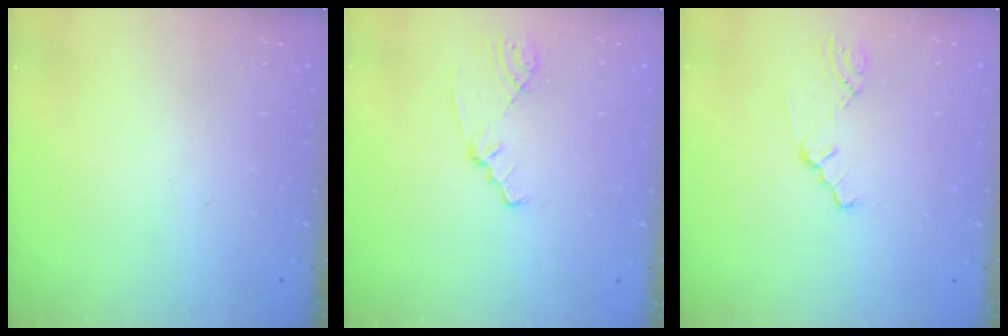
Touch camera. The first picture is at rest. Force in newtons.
{"total": 2.1, "press": 2.1, "slide": 0.3}
{"total": 0.8, "press": 0.8, "slide": 0.1}